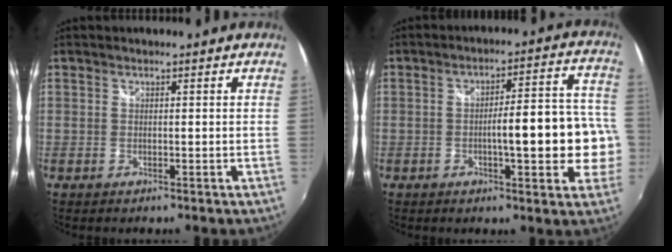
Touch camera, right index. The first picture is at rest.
{"total": 12.8, "force": [-3.0, 2.8, 12.1], "torque": [-0.168, 0.014, -0.036]}